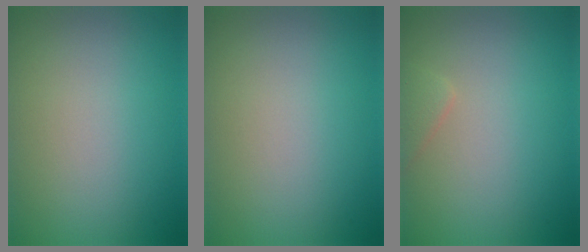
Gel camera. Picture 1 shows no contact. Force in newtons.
{"total": 0.0}
{"total": 1.1, "press": 1.1, "slide": 0.1}